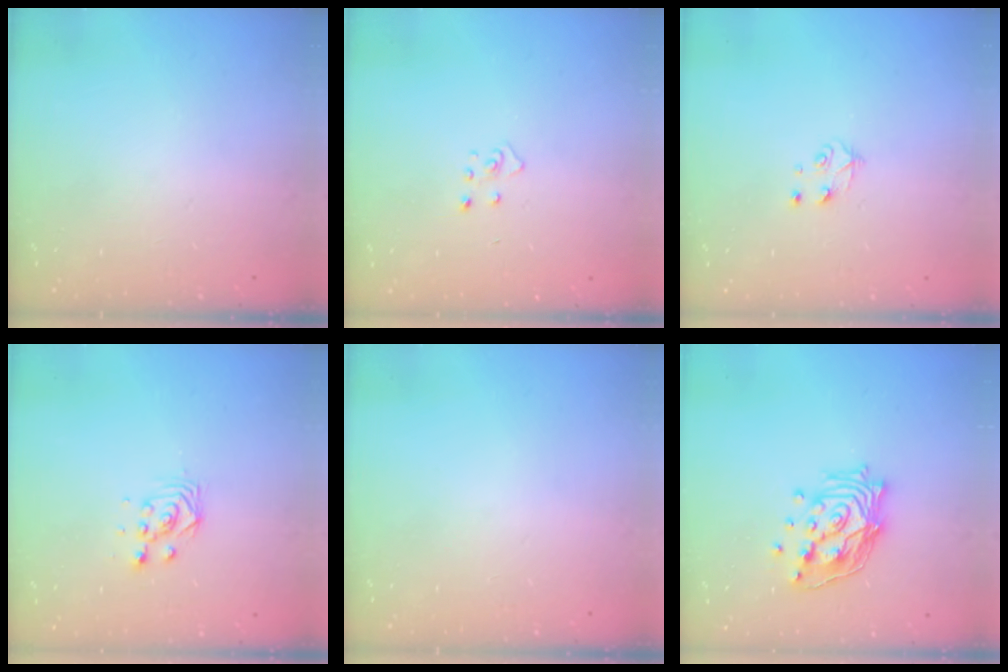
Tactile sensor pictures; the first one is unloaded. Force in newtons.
{"total": 3.7, "press": 3.6, "slide": 0.3}
{"total": 4.3, "press": 4.3, "slide": 0.5}
{"total": 3.0, "press": 3.0, "slide": 0.0}
{"total": 0.0}
{"total": 14.8, "press": 14.6, "slide": 2.2}